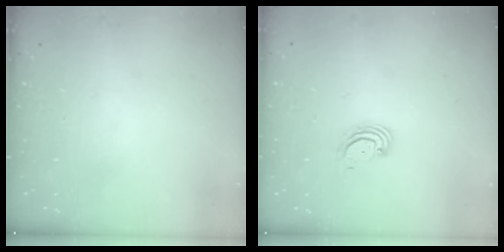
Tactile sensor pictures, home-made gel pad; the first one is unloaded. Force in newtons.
{"total": 3.0, "press": 3.0, "slide": 0.3}